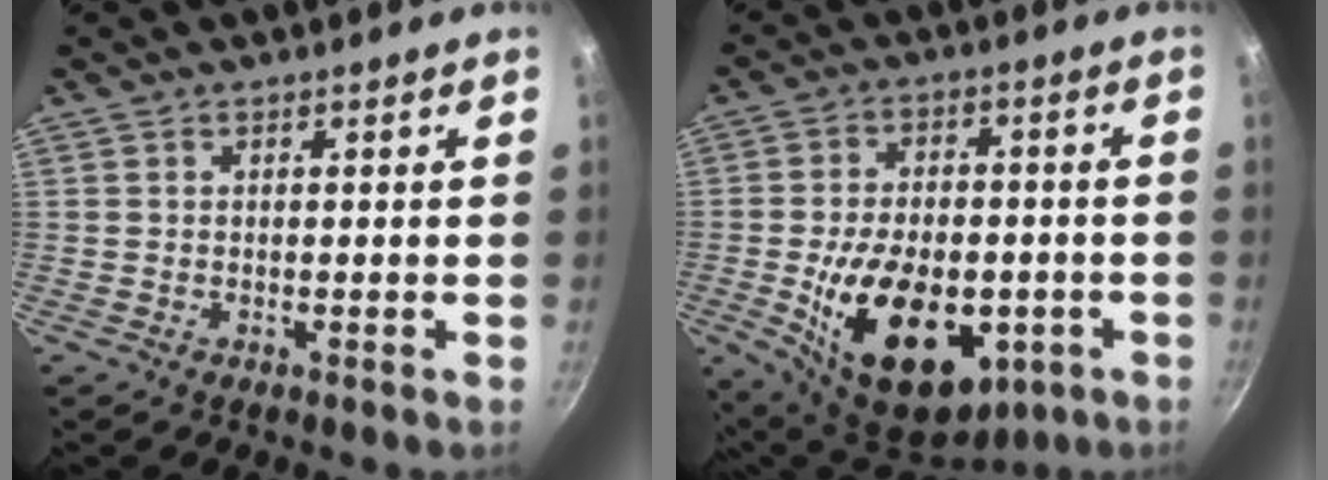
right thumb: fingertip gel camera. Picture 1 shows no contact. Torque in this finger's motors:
{"motor_torque": [-0.09, 1.35, 1.68, -0.84, 0.37]}